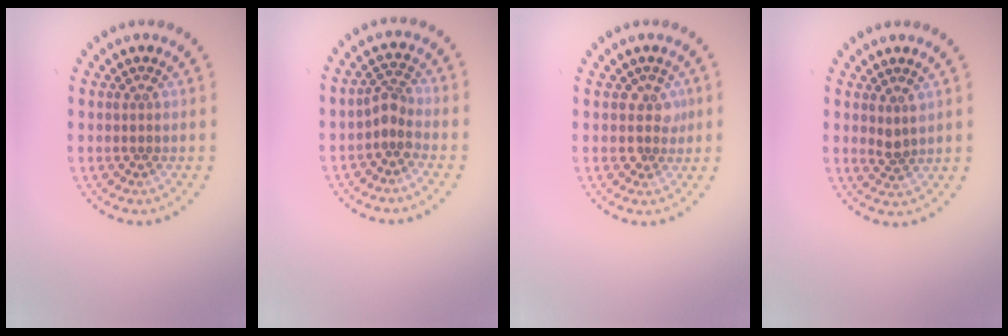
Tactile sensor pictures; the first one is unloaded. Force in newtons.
{"total": 1.9, "press": 1.4, "slide": 1.3}
{"total": 1.6, "press": 1.3, "slide": 1.0}
{"total": 1.3, "press": 1.1, "slide": 0.6}